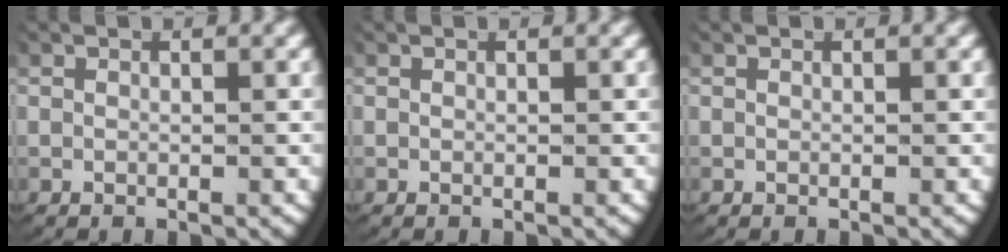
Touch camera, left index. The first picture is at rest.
{"total": 0.0}
{"total": 0.0}